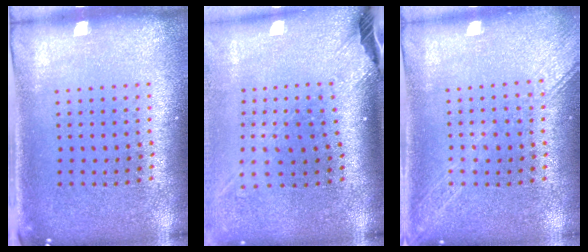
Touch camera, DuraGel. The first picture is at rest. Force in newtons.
{"total": 2.6, "press": 1.8, "slide": 1.8}
{"total": 1.6, "press": 1.5, "slide": 0.2}